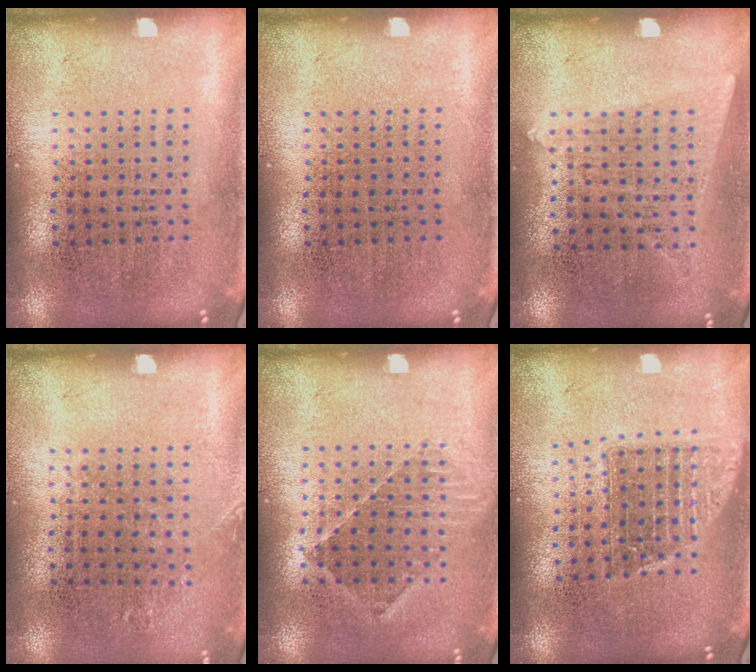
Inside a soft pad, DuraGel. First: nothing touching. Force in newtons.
{"total": 0.0}
{"total": 1.2, "press": 1.1, "slide": 0.5}
{"total": 0.8, "press": 0.8, "slide": 0.1}
{"total": 1.0, "press": 1.0, "slide": 0.3}
{"total": 1.4, "press": 1.2, "slide": 0.8}